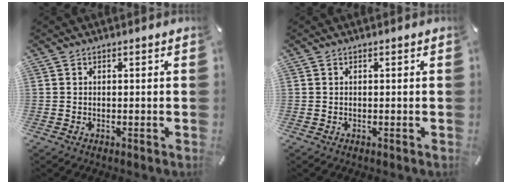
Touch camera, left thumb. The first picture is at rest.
{"total": 0.0}